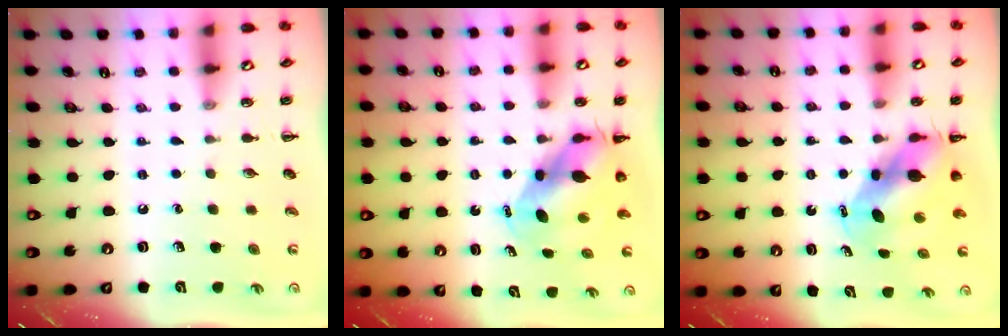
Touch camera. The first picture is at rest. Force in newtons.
{"total": 6.6, "press": 6.4, "slide": 1.8}
{"total": 6.2, "press": 6.1, "slide": 1.1}